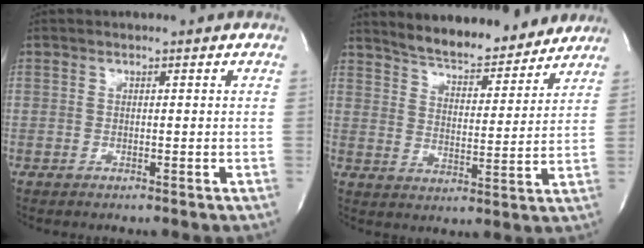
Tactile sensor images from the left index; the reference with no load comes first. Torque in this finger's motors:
{"motor_torque": [0.10, -0.07, 0.03, 0.02]}